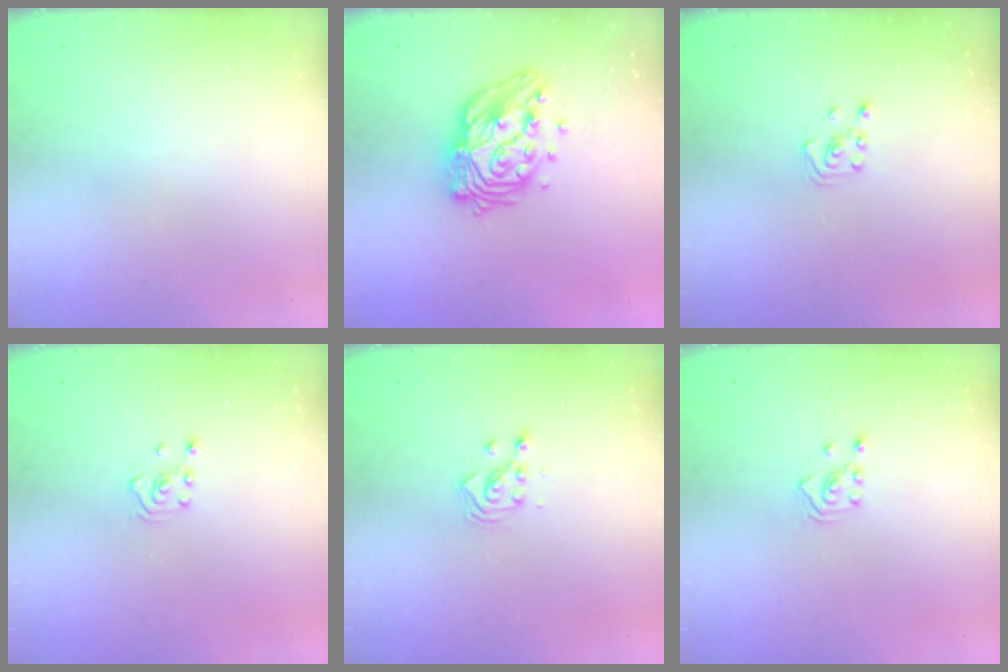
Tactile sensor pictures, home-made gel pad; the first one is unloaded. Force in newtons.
{"total": 14.7, "press": 14.6, "slide": 1.2}
{"total": 1.9, "press": 1.8, "slide": 0.6}
{"total": 2.8, "press": 2.6, "slide": 1.1}
{"total": 2.9, "press": 2.9, "slide": 0.3}
{"total": 2.5, "press": 2.3, "slide": 1.0}